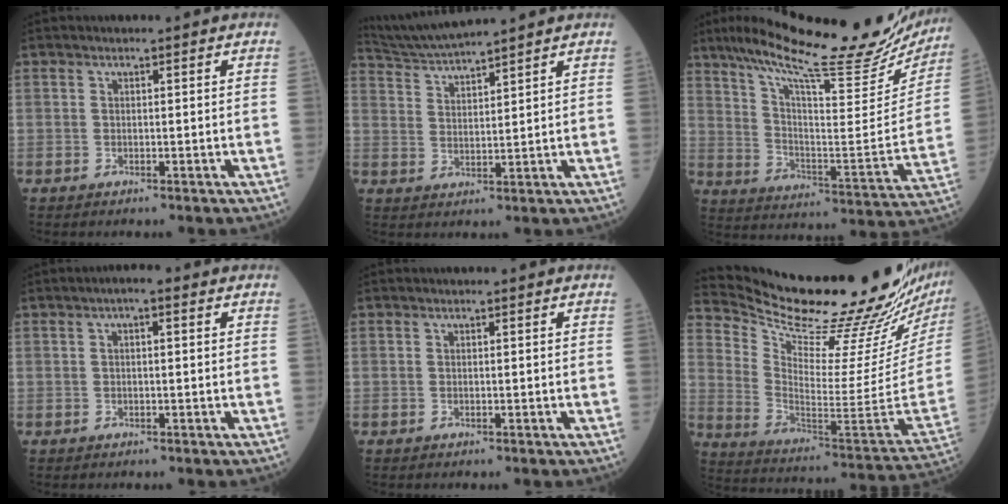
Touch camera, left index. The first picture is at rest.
{"total": 7.1, "force": [6.7, -1.5, 2.0], "torque": [-0.050, 0.013, 0.135]}
{"total": 28.1, "force": [23.5, 4.2, 14.8], "torque": [-0.243, -0.044, 0.318]}
{"total": 2.2, "force": [0.5, 0.6, 2.1], "torque": [-0.031, 0.006, 0.001]}
{"total": 0.0}
{"total": 28.1, "force": [24.9, 0.2, 13.0], "torque": [-0.223, -0.127, 0.359]}